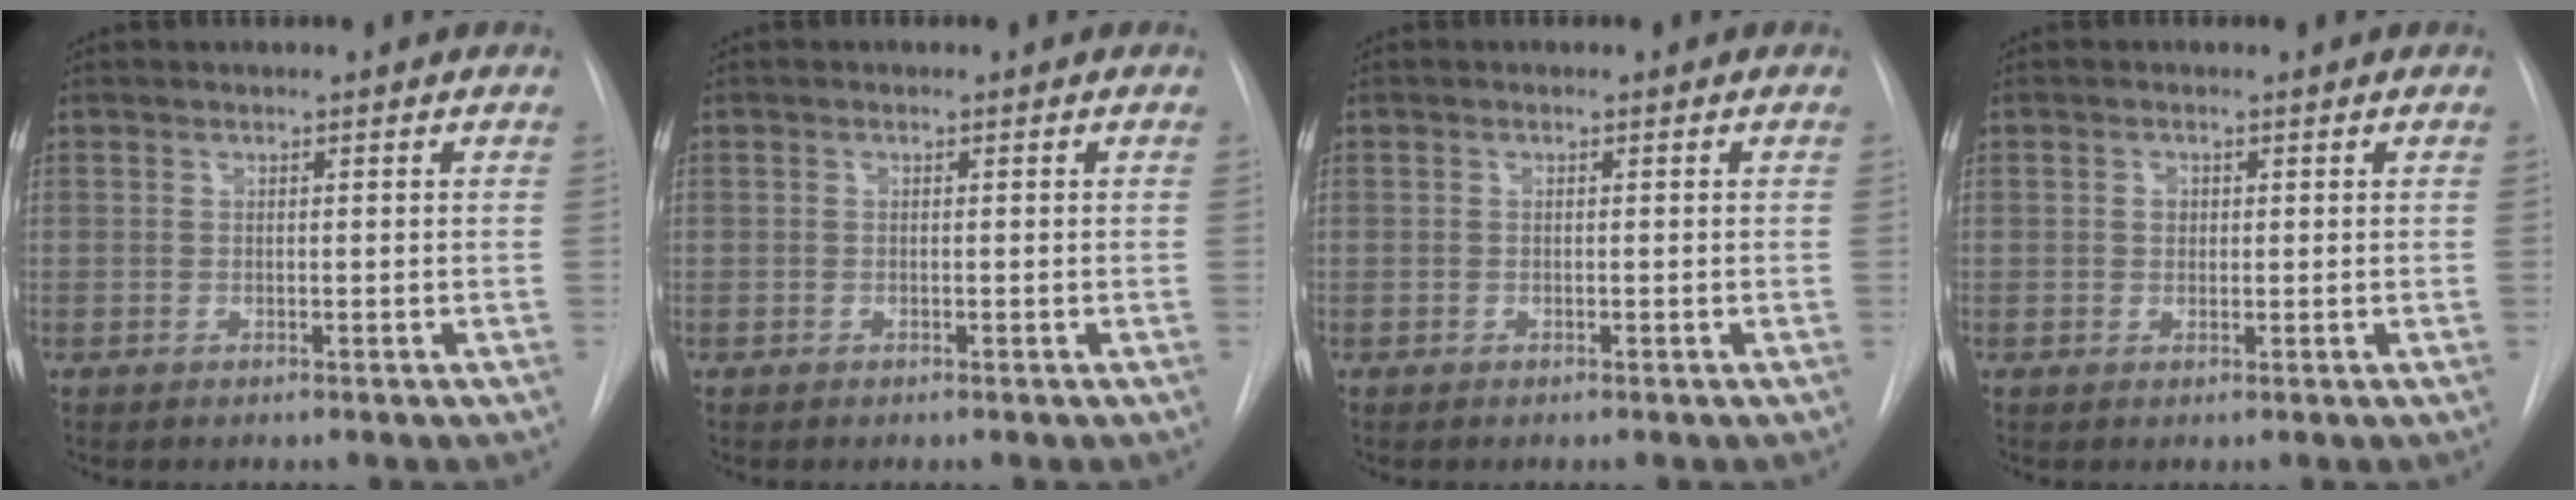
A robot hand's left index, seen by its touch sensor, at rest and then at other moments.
{"total": 0.0}
{"total": 0.0}
{"total": 1.2, "force": [0.2, 1.1, 0.6], "torque": [-0.010, 0.001, 0.002]}